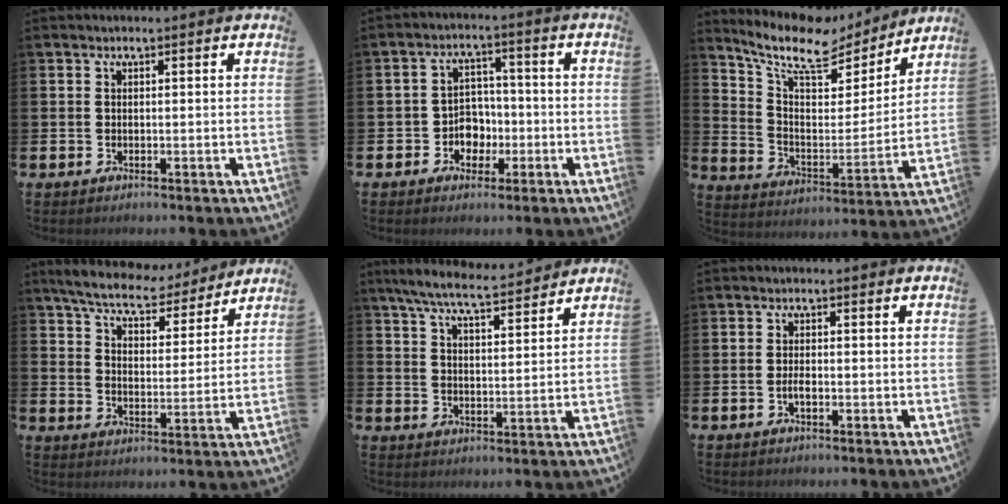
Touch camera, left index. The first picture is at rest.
{"total": 4.3, "force": [-1.3, 3.9, 1.1], "torque": [-0.026, 0.002, -0.033]}
{"total": 10.8, "force": [9.0, 3.9, 4.5], "torque": [-0.115, -0.057, 0.149]}
{"total": 7.4, "force": [6.9, 1.7, 2.2], "torque": [-0.066, -0.045, 0.116]}
{"total": 6.9, "force": [6.3, 0.7, 2.6], "torque": [-0.068, -0.037, 0.110]}
{"total": 1.4, "force": [-0.5, 0.5, 1.2], "torque": [-0.023, 0.000, -0.010]}